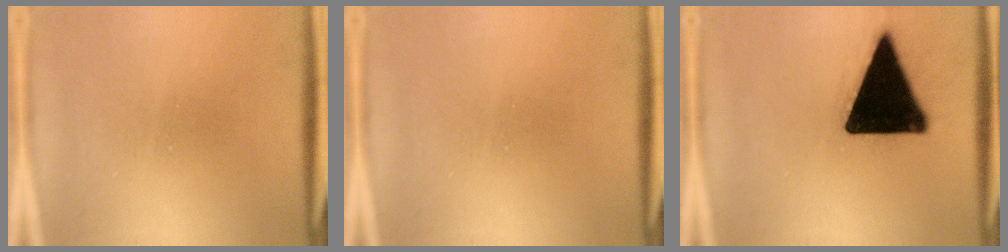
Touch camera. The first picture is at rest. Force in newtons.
{"total": 0.0}
{"total": 20.3}